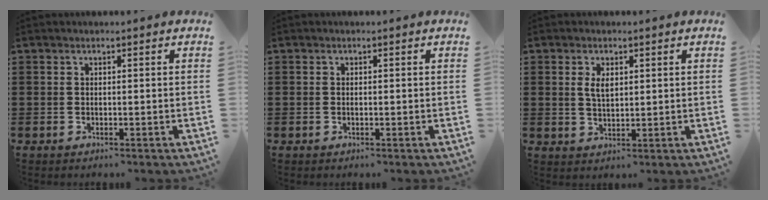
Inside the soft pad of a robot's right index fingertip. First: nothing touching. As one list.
[{"total": 0.0}, {"total": 2.9, "force": [0.9, 1.4, 2.4], "torque": [-0.050, 0.006, 0.015]}]